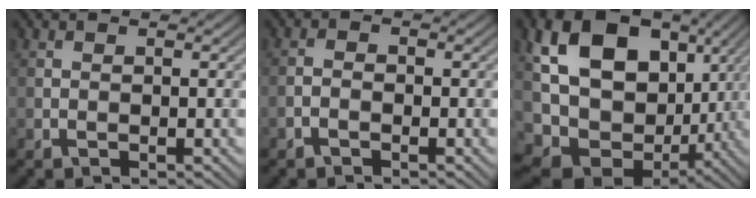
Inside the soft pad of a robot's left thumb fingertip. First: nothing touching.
{"total": 1.1, "force": [-0.8, 0.5, 0.6], "torque": [-0.011, 0.004, -0.020]}
{"total": 16.3, "force": [2.1, 12.2, 10.7], "torque": [-0.211, -0.032, 0.070]}